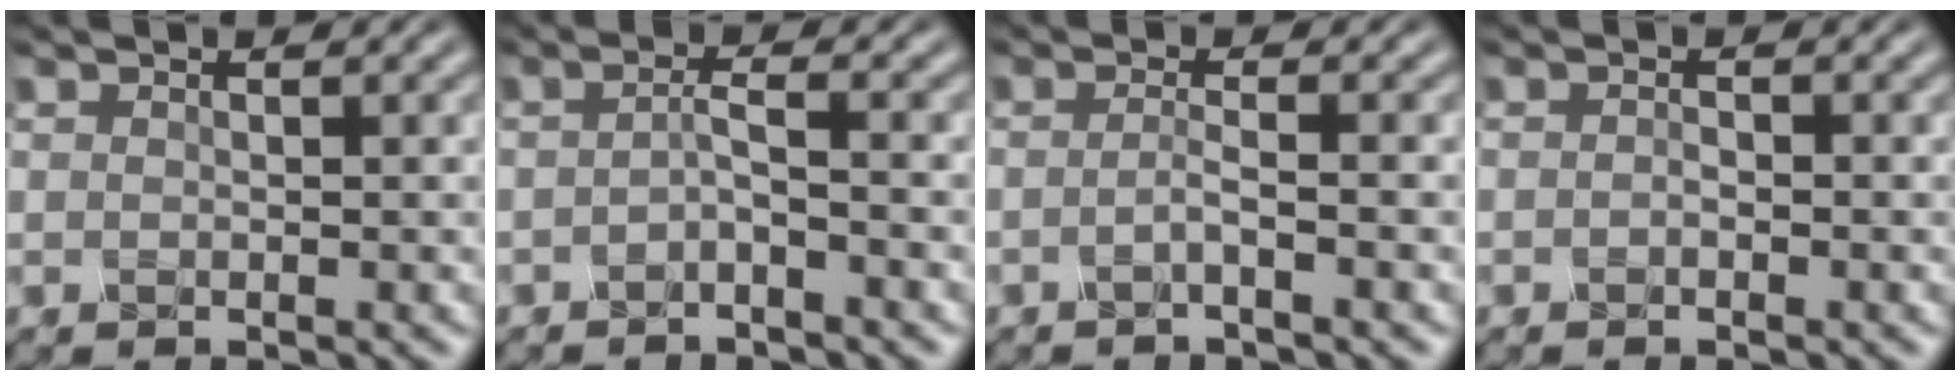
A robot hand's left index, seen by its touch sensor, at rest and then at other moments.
{"total": 1.8, "force": [-1.4, 0.1, 1.1], "torque": [-0.024, 0.000, -0.031]}
{"total": 1.6, "force": [-1.3, 0.2, 1.0], "torque": [-0.015, -0.002, -0.032]}
{"total": 0.9, "force": [-0.8, 0.3, 0.3], "torque": [-0.007, 0.001, -0.018]}